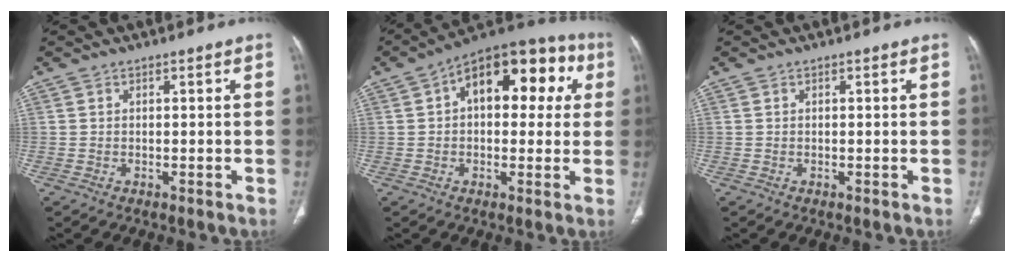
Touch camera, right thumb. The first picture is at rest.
{"total": 18.5, "force": [4.8, 10.2, 14.6], "torque": [-0.152, 0.037, 0.057]}
{"total": 0.0}